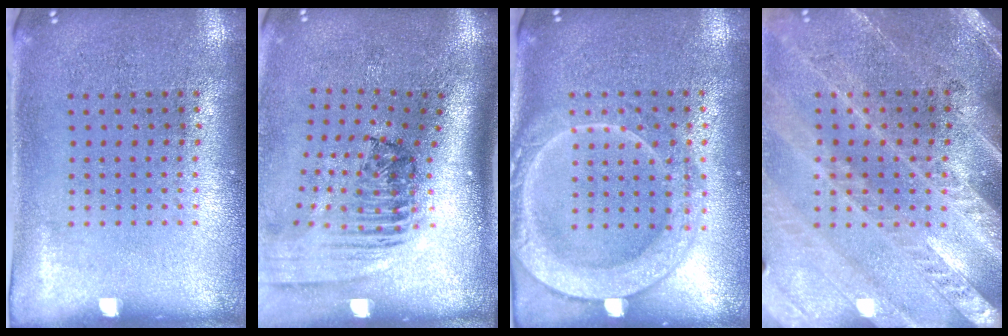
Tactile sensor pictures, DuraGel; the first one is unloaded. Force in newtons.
{"total": 2.6, "press": 1.8, "slide": 1.9}
{"total": 2.0, "press": 2.0, "slide": 0.3}
{"total": 2.9, "press": 2.6, "slide": 1.1}